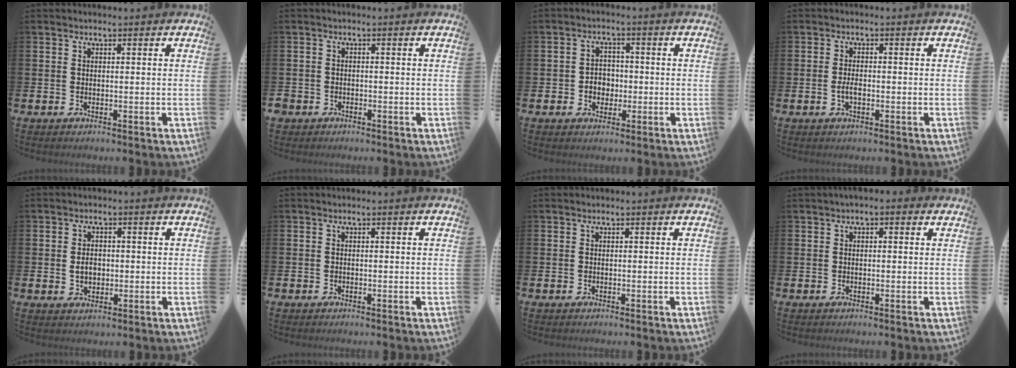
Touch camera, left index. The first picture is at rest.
{"total": 1.4, "force": [-1.1, 0.8, -0.1], "torque": [-0.002, 0.001, -0.026]}
{"total": 3.1, "force": [-0.6, 2.8, 1.2], "torque": [-0.019, 0.003, -0.020]}
{"total": 2.1, "force": [-0.5, 1.0, 1.8], "torque": [-0.029, 0.000, -0.010]}
{"total": 2.5, "force": [0.0, 1.9, 1.7], "torque": [-0.014, 0.000, -0.006]}
{"total": 0.0}
{"total": 0.0}
{"total": 0.7, "force": [0.0, 0.4, 0.6], "torque": [-0.006, 0.004, -0.003]}